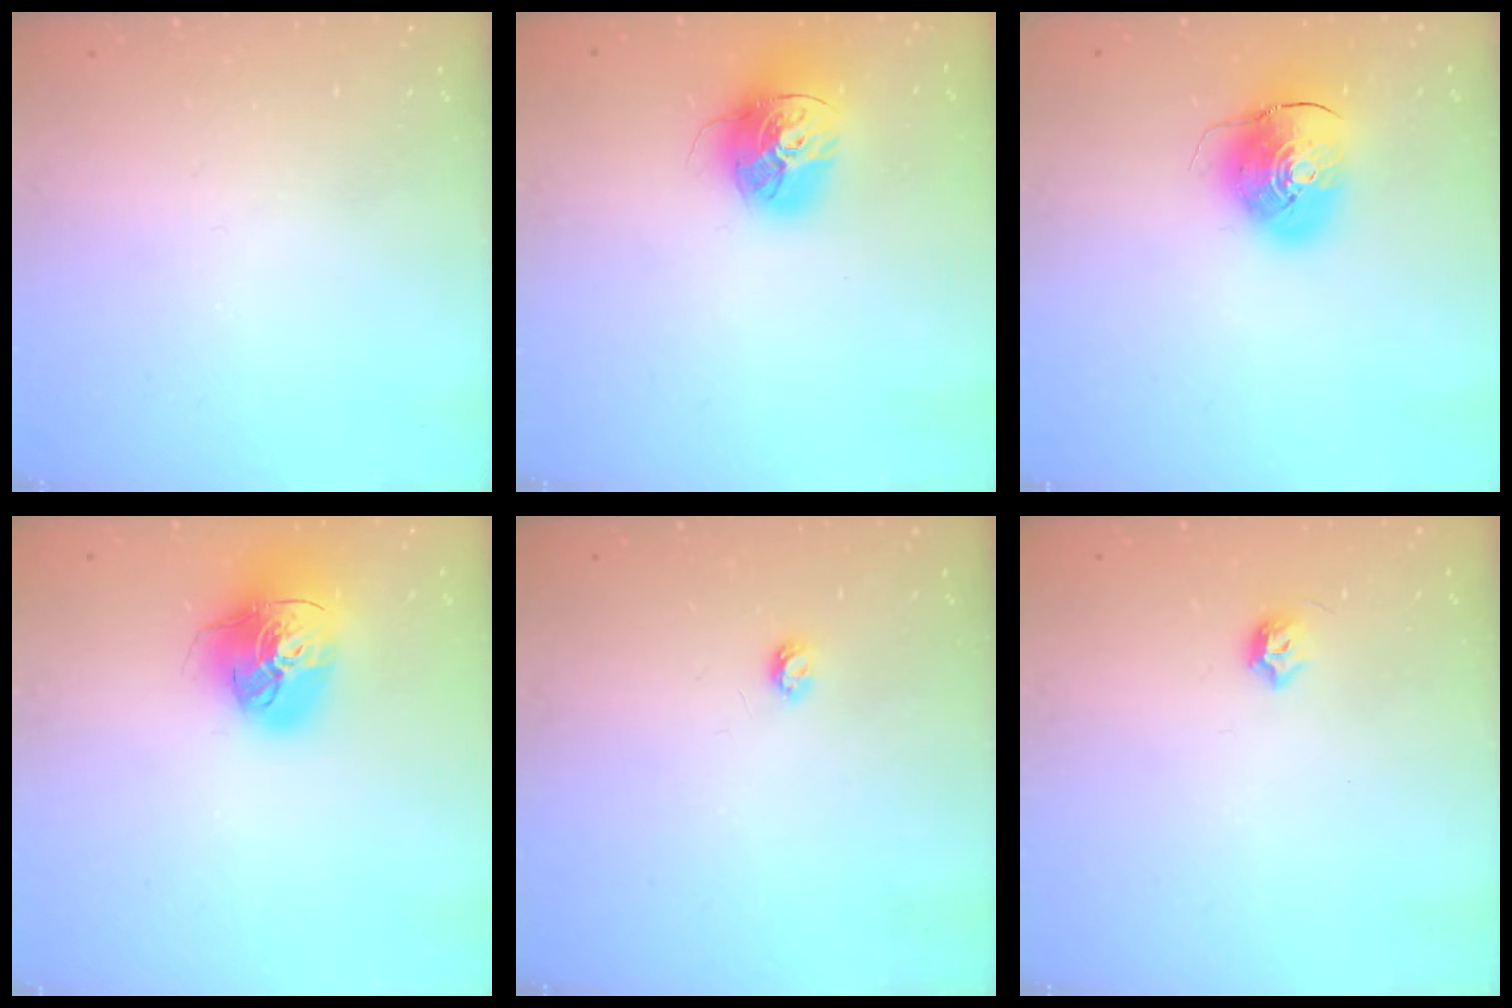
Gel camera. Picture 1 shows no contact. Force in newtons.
{"total": 17.1, "press": 17.0, "slide": 1.5}
{"total": 10.4, "press": 10.2, "slide": 1.7}
{"total": 18.6, "press": 18.5, "slide": 2.0}
{"total": 3.4, "press": 3.4, "slide": 0.5}
{"total": 5.5, "press": 5.4, "slide": 0.9}